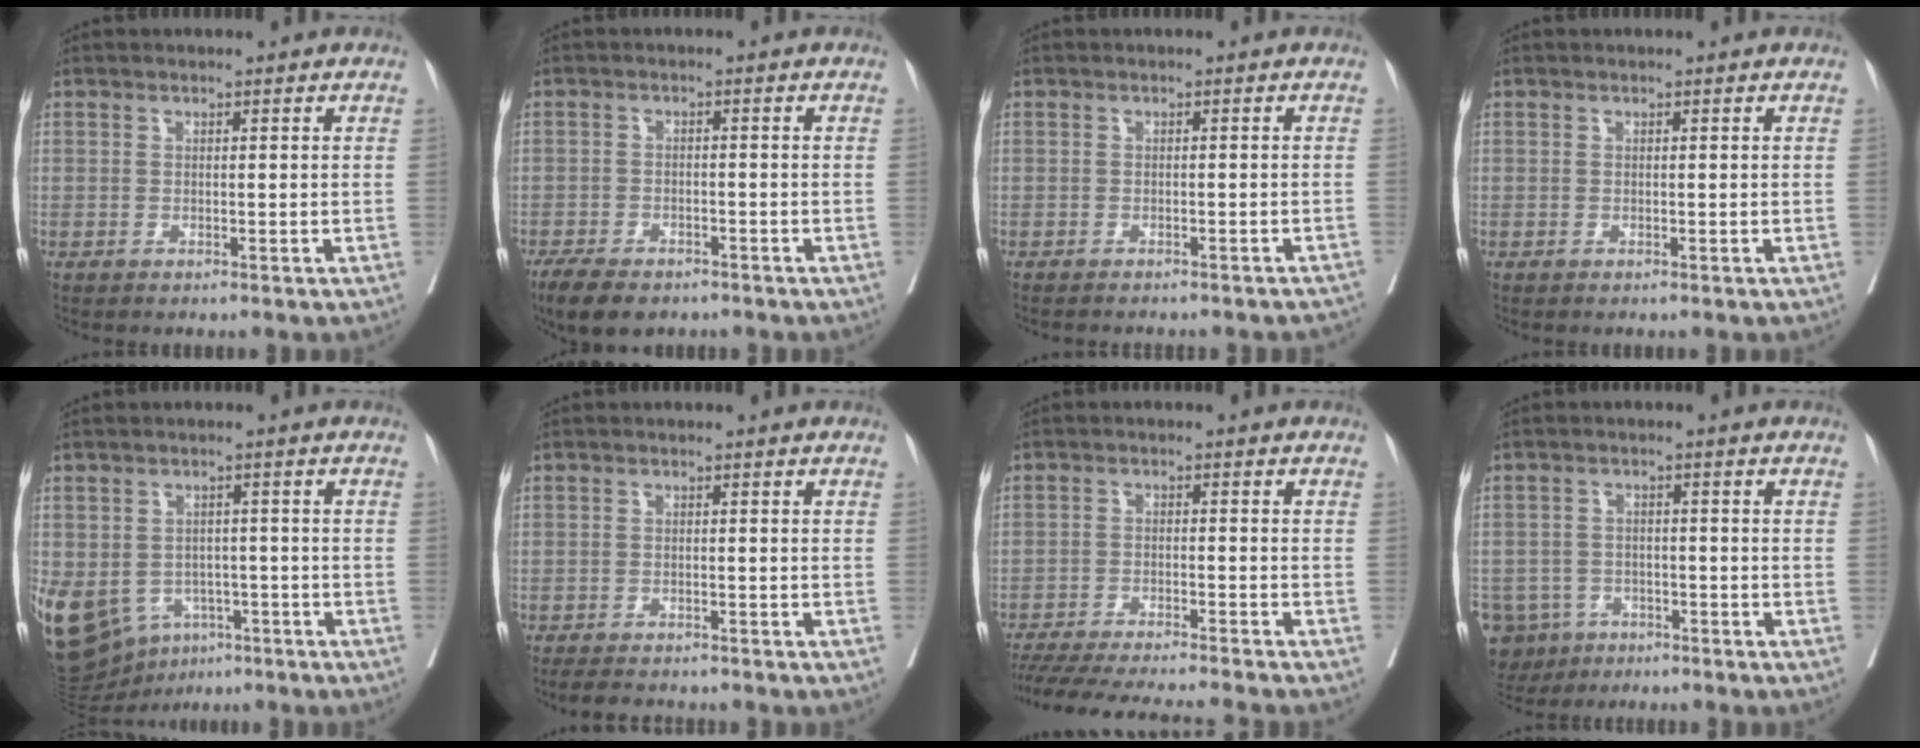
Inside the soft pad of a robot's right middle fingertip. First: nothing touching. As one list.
[{"total": 7.0, "force": [-5.3, 2.8, 3.5], "torque": [-0.054, -0.008, -0.082]}, {"total": 10.5, "force": [-9.6, 2.6, 3.5], "torque": [-0.041, -0.006, -0.098]}, {"total": 0.0}, {"total": 20.4, "force": [-8.6, 15.7, 9.8], "torque": [-0.283, -0.010, -0.115]}, {"total": 5.0, "force": [-4.5, 1.4, 1.8], "torque": [-0.024, -0.008, -0.065]}, {"total": 15.5, "force": [-14.2, -0.3, 6.1], "torque": [-0.093, -0.027, -0.215]}, {"total": 9.3, "force": [-5.8, 7.0, 2.0], "torque": [-0.053, -0.002, -0.088]}]